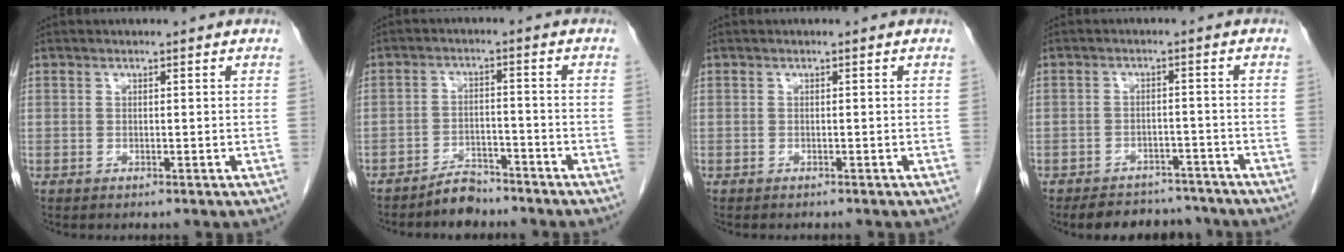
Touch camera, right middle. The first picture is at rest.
{"total": 4.2, "force": [-3.9, 1.4, 0.8], "torque": [-0.014, 0.000, -0.066]}
{"total": 2.1, "force": [-1.9, 0.3, 0.9], "torque": [-0.019, -0.005, -0.020]}
{"total": 9.0, "force": [-8.1, 3.6, 1.8], "torque": [-0.015, 0.006, -0.102]}